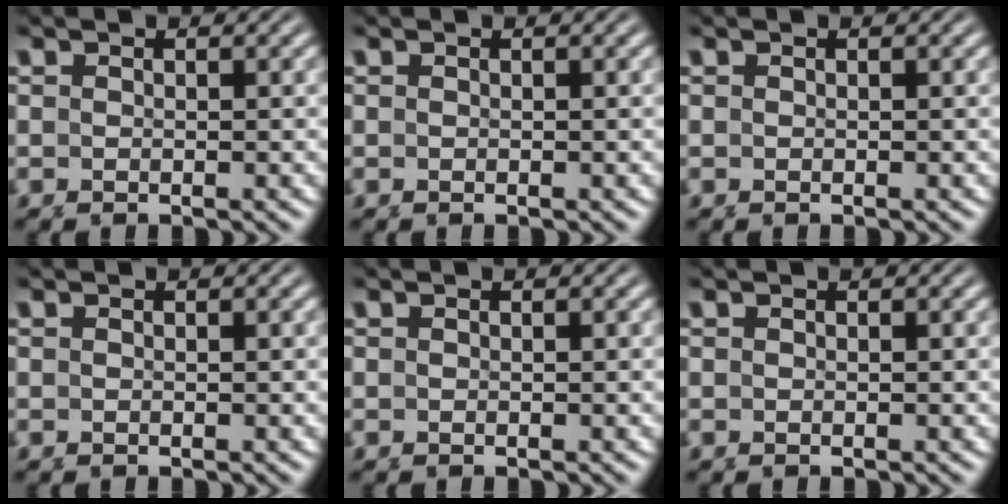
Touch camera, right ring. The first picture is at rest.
{"total": 0.0}
{"total": 0.0}
{"total": 0.0}
{"total": 0.0}
{"total": 0.0}